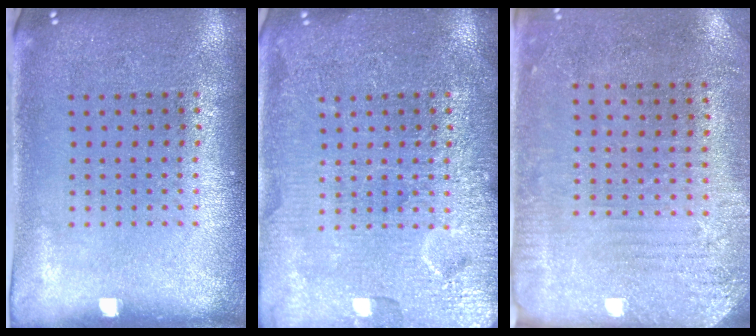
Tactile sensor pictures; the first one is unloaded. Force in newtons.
{"total": 6.1, "press": 6.0, "slide": 0.8}
{"total": 2.8, "press": 2.4, "slide": 1.5}